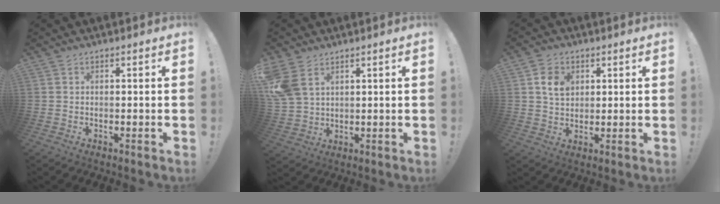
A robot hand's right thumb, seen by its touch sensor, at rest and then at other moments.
{"total": 8.5, "force": [4.2, 5.7, 4.8], "torque": [-0.100, -0.008, 0.087]}
{"total": 6.9, "force": [2.6, 5.2, 3.8], "torque": [-0.055, -0.002, 0.047]}